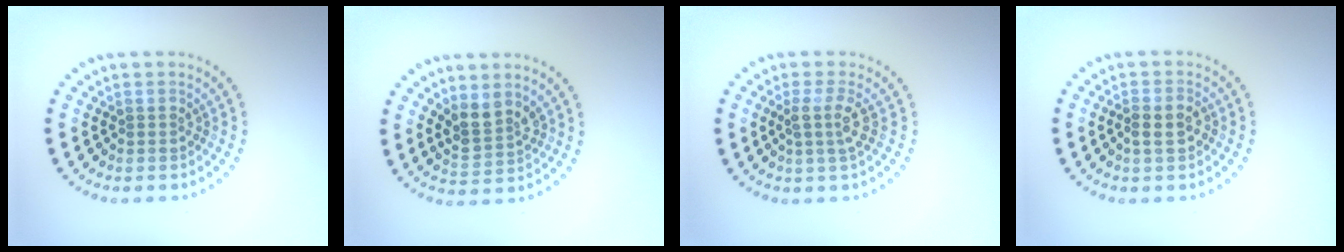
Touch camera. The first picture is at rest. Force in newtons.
{"total": 2.7, "press": 2.3, "slide": 1.3}
{"total": 2.2, "press": 1.6, "slide": 1.5}
{"total": 2.3, "press": 2.2, "slide": 0.5}